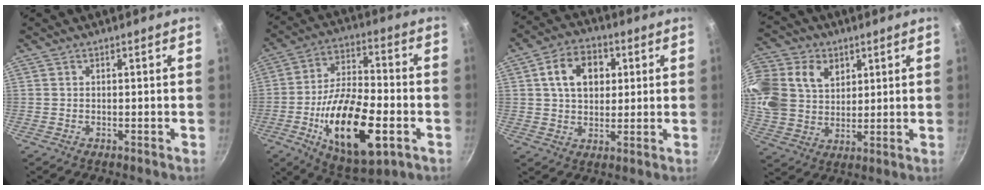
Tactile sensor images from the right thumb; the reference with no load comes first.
{"total": 21.7, "force": [-6.5, 9.7, 18.3], "torque": [-0.302, 0.024, -0.104]}
{"total": 10.8, "force": [2.8, 7.7, 7.0], "torque": [-0.094, 0.007, 0.038]}
{"total": 21.9, "force": [8.1, 16.9, 11.5], "torque": [-0.269, 0.020, 0.153]}